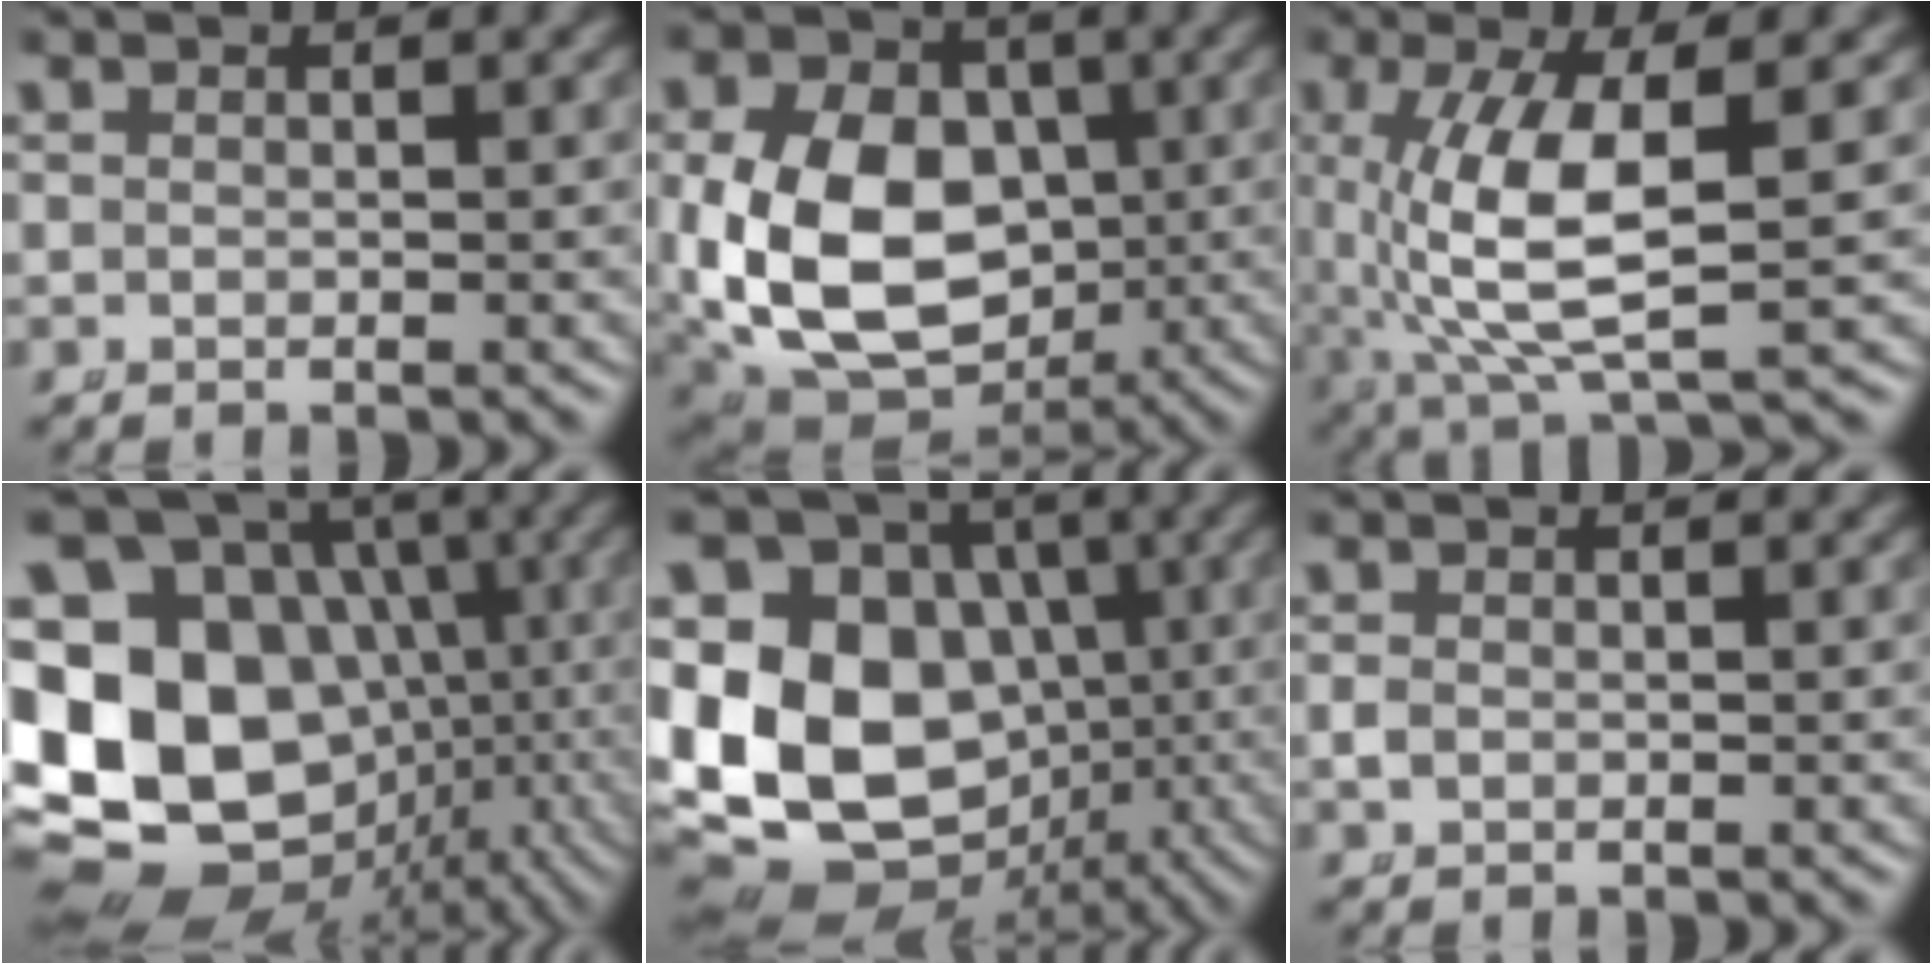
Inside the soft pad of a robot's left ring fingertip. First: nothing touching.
{"total": 13.0, "force": [-1.7, 10.1, 8.0], "torque": [-0.182, -0.061, 0.002]}
{"total": 8.2, "force": [0.4, 2.9, 7.7], "torque": [-0.154, -0.017, 0.024]}
{"total": 24.3, "force": [-3.7, 20.0, 13.3], "torque": [-0.276, -0.086, -0.040]}
{"total": 22.0, "force": [-3.4, 18.2, 12.0], "torque": [-0.262, -0.086, -0.037]}
{"total": 0.6, "force": [-0.3, 0.4, 0.3], "torque": [-0.016, -0.007, 0.001]}